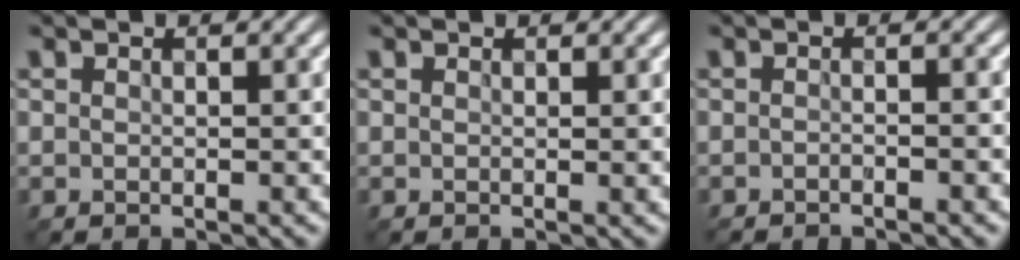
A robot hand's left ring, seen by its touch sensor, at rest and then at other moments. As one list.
[{"total": 1.0, "force": [0.4, 0.3, 0.9], "torque": [-0.005, 0.004, 0.004]}, {"total": 1.8, "force": [-1.2, 0.4, 1.3], "torque": [-0.018, -0.005, -0.030]}]